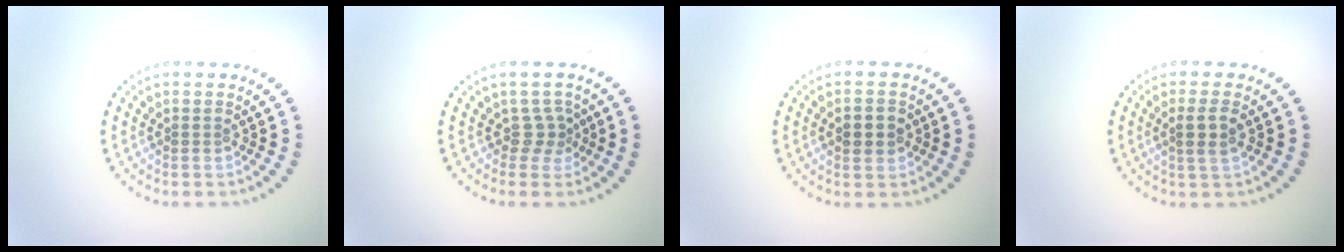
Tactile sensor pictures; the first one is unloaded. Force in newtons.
{"total": 1.8, "press": 1.2, "slide": 1.4}
{"total": 2.9, "press": 2.9, "slide": 0.2}
{"total": 2.1, "press": 1.8, "slide": 1.0}